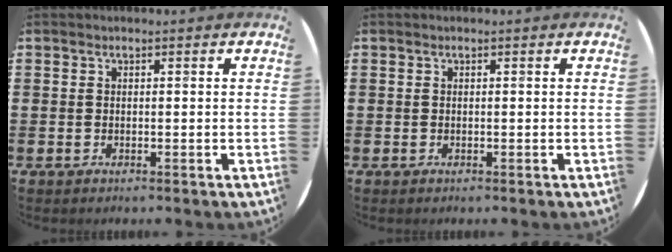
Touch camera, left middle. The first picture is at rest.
{"total": 0.0}